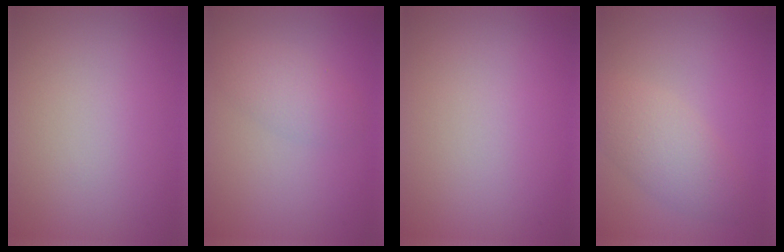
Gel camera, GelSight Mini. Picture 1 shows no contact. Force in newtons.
{"total": 2.4, "press": 2.4, "slide": 0.1}
{"total": 0.0}
{"total": 3.6, "press": 3.6, "slide": 0.2}